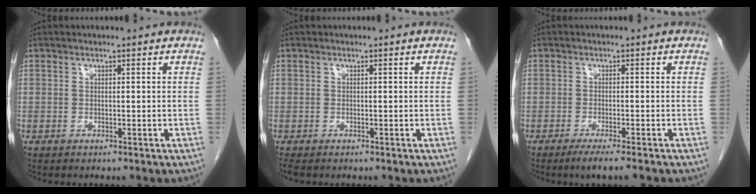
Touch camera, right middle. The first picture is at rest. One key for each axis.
{"total": 1.2, "fx": -1.0, "fy": 0.4, "fz": 0.5, "tx": -0.011, "ty": -0.005, "tz": -0.015}
{"total": 4.4, "fx": -3.3, "fy": 0.0, "fz": 2.9, "tx": -0.039, "ty": -0.009, "tz": -0.050}